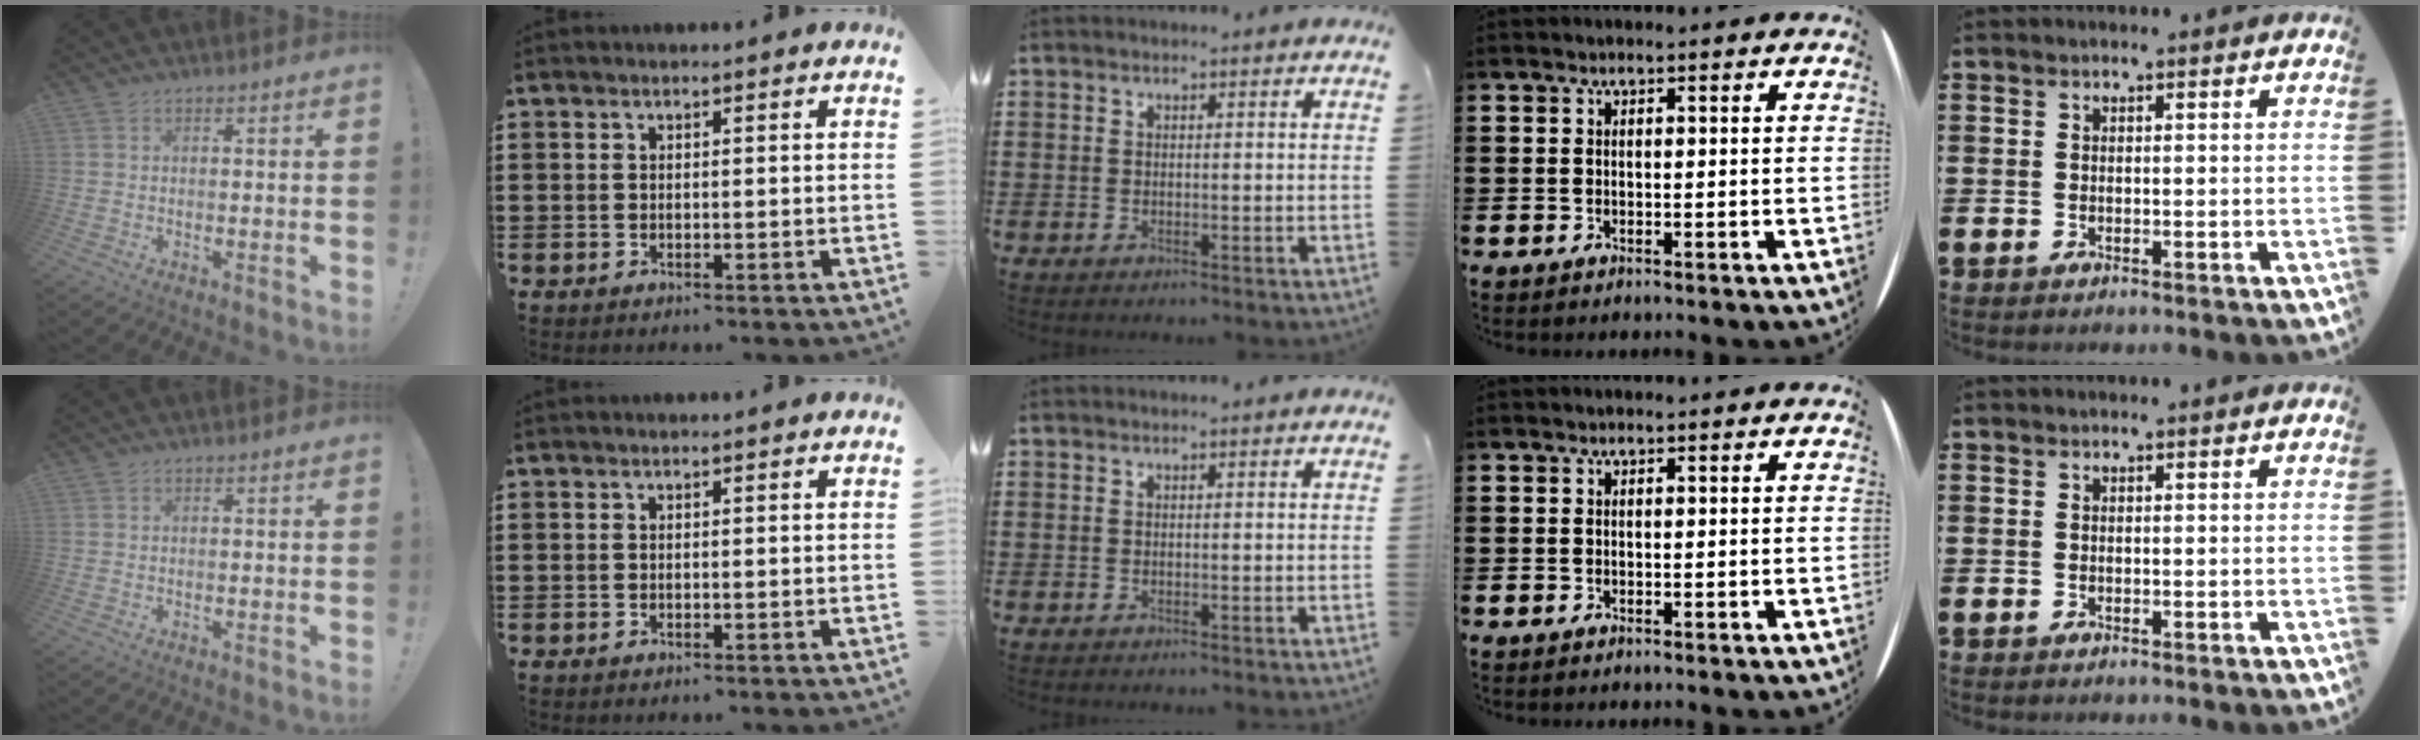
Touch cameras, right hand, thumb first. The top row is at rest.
{}